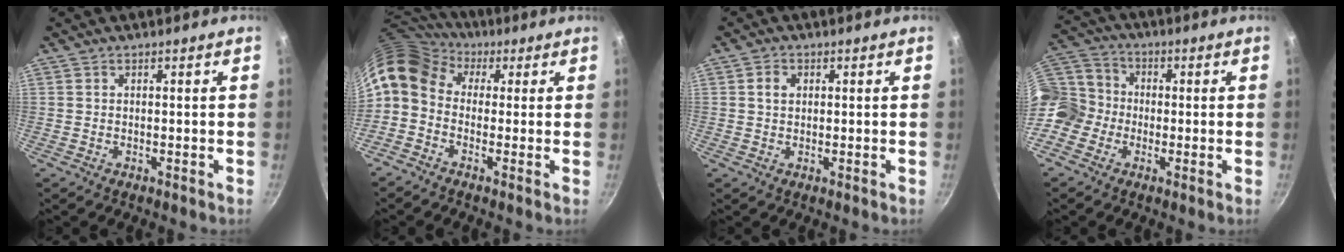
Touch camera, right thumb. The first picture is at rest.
{"total": 11.1, "force": [2.0, 8.5, 6.9], "torque": [-0.132, 0.031, 0.011]}
{"total": 2.6, "force": [0.7, 2.1, 1.5], "torque": [-0.018, 0.003, 0.011]}
{"total": 10.4, "force": [-2.4, 9.4, 3.7], "torque": [-0.042, 0.036, -0.069]}